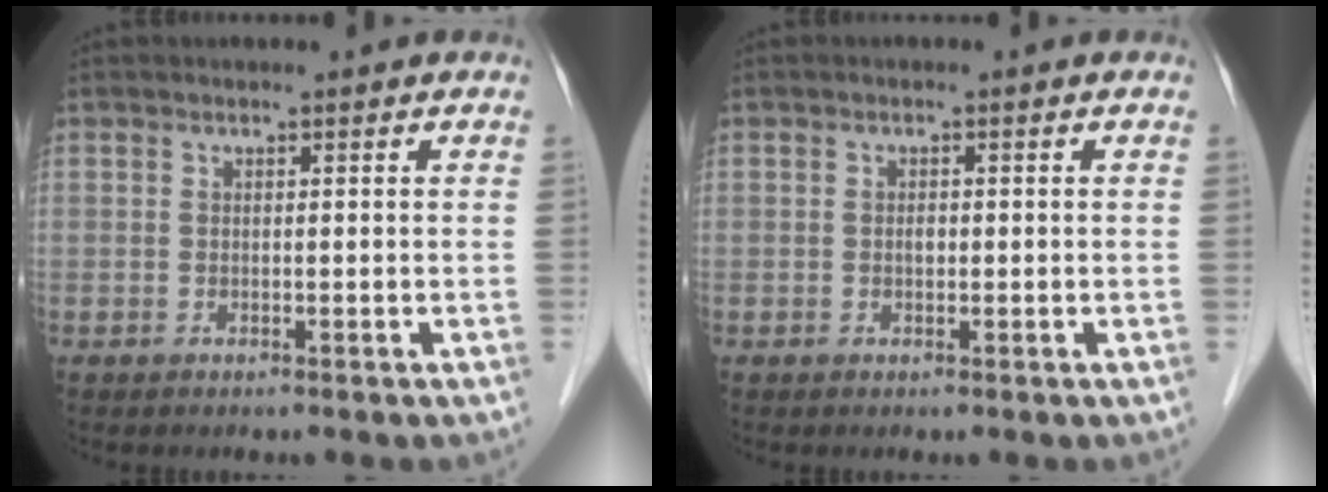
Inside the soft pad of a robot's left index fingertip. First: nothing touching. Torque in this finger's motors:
{"motor_torque": [0.12, 0.10, 0.00, 0.01]}